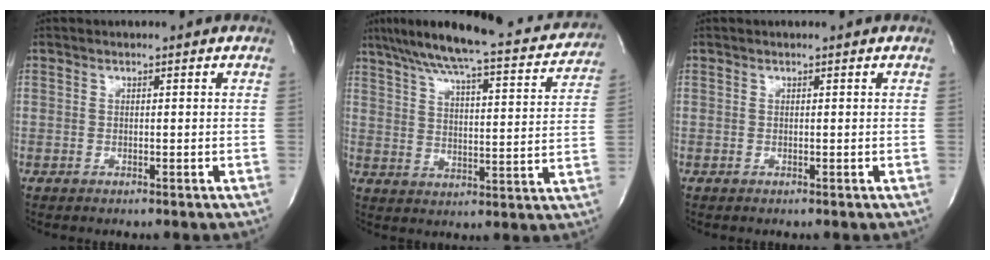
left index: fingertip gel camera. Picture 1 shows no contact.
{"total": 23.1, "force": [20.4, 3.6, 10.3], "torque": [-0.163, -0.006, 0.266]}
{"total": 0.0}